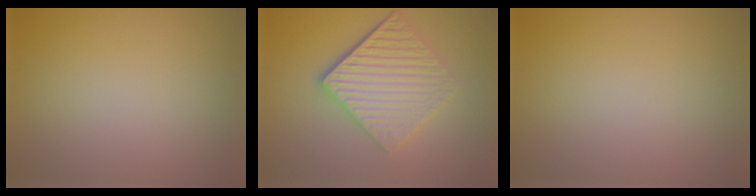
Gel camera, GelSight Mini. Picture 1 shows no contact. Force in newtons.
{"total": 6.2, "press": 4.2, "slide": 4.5}
{"total": 0.0}